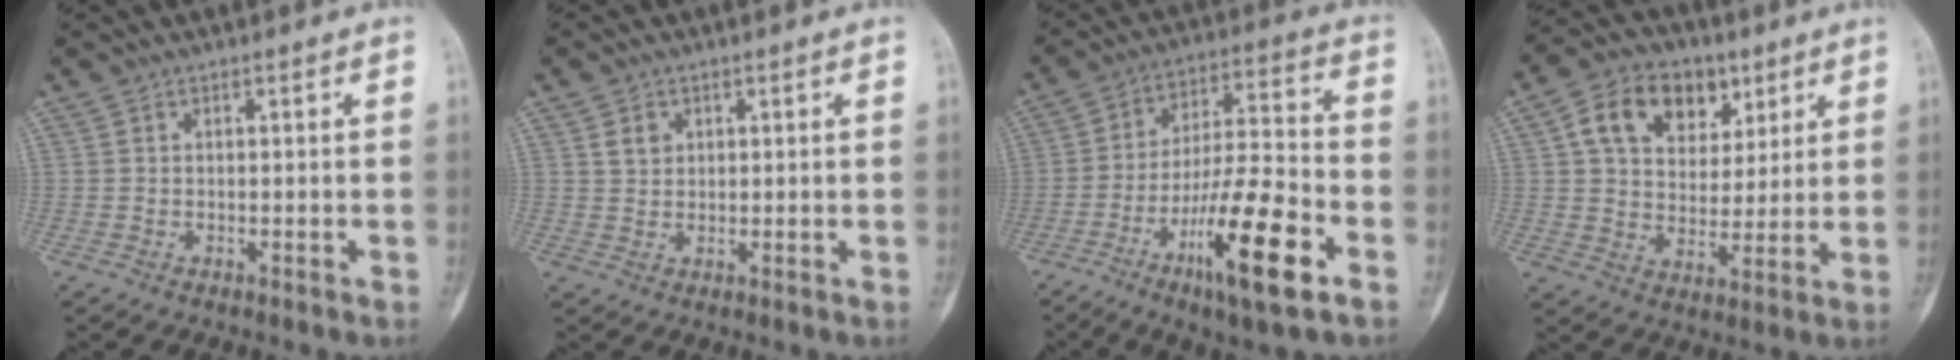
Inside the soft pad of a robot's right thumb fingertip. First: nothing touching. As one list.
[{"total": 2.7, "force": [1.2, 2.1, 1.1], "torque": [-0.010, -0.005, 0.024]}, {"total": 18.1, "force": [-8.3, 3.6, 15.7], "torque": [-0.282, 0.039, -0.136]}, {"total": 14.2, "force": [5.8, 10.3, 7.9], "torque": [-0.099, -0.005, 0.095]}]